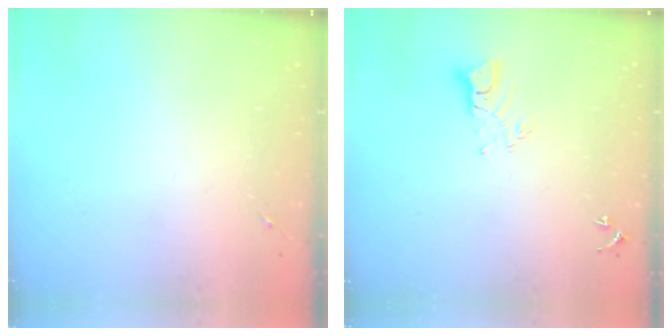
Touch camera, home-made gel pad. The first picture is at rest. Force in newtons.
{"total": 5.7, "press": 5.7, "slide": 0.5}